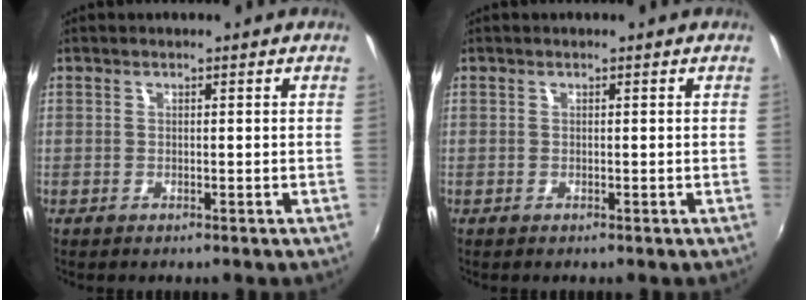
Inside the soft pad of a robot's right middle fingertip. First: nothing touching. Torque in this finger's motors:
{"motor_torque": [-0.01, -0.01, -0.01, -0.01]}